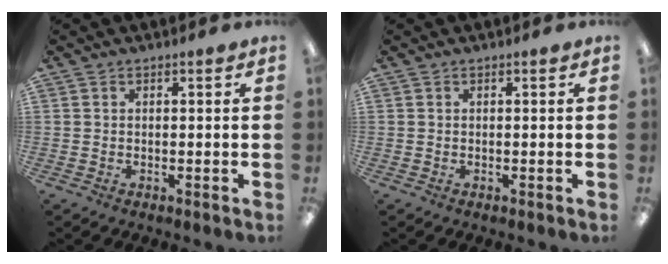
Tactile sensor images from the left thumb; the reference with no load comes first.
{"total": 0.0}